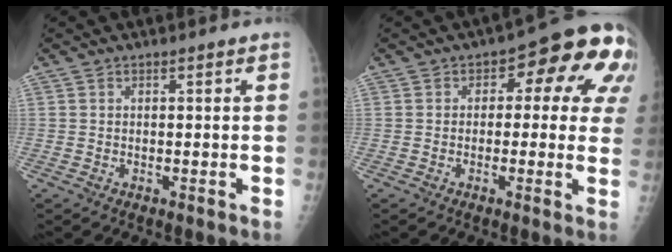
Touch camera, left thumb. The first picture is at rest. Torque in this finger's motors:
{"motor_torque": [0.14, 0.57, 0.05, -0.05, 0.07]}